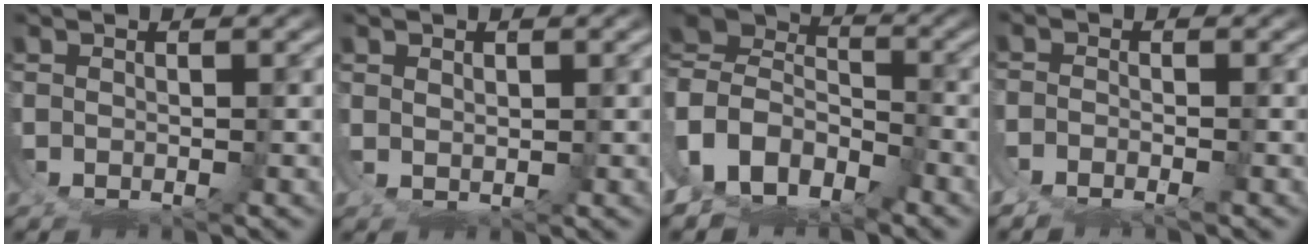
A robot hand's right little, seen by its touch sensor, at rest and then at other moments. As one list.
[{"total": 1.4, "force": [0.8, 0.7, 0.8], "torque": [-0.019, -0.008, 0.023]}, {"total": 13.7, "force": [-2.4, 11.8, 6.6], "torque": [-0.173, -0.048, -0.050]}, {"total": 2.7, "force": [-2.1, 1.5, 0.6], "torque": [-0.011, -0.004, -0.046]}]